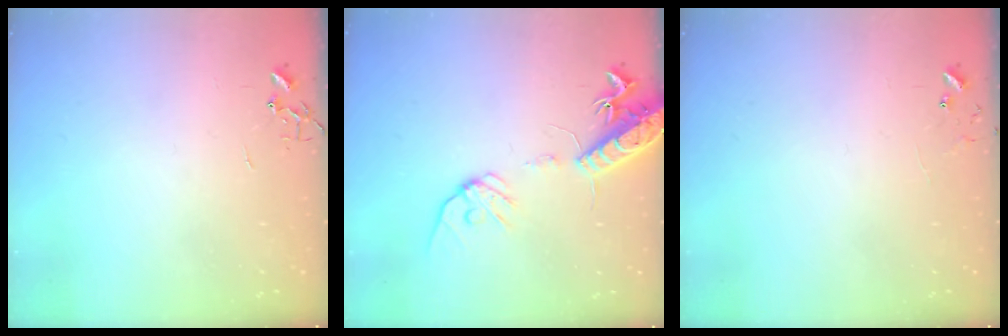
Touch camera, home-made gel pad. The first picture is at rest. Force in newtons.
{"total": 16.4, "press": 16.1, "slide": 3.0}
{"total": 5.8, "press": 5.8, "slide": 0.5}